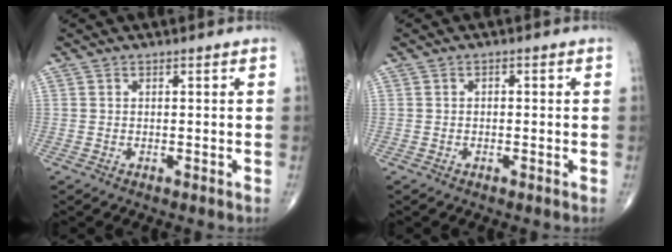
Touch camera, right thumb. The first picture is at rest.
{"total": 0.7, "force": [0.0, 0.5, 0.5], "torque": [0.001, 0.004, -0.004]}